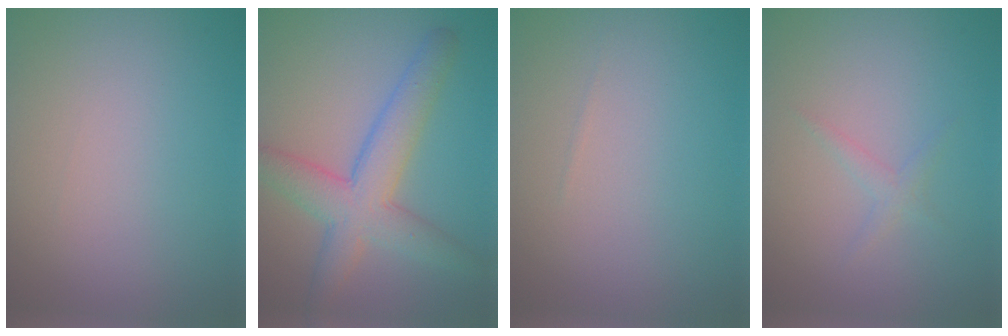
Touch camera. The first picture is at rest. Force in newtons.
{"total": 5.9, "press": 5.9, "slide": 0.0}
{"total": 0.0}
{"total": 1.1, "press": 1.1, "slide": 0.0}